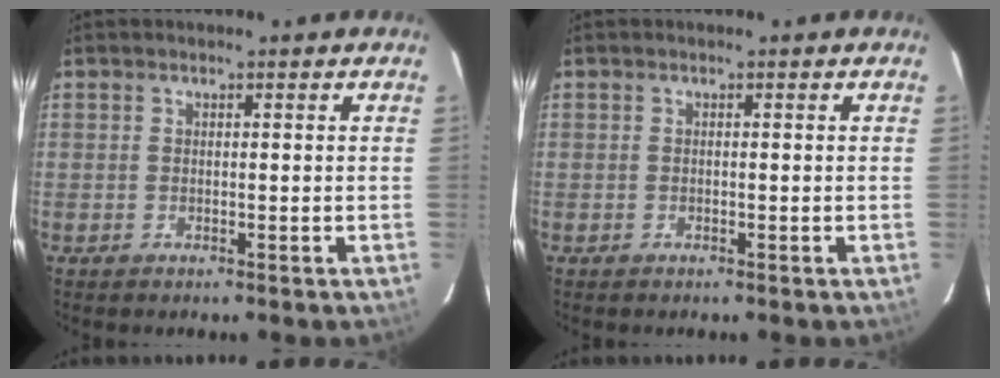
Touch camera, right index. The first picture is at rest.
{"total": 0.0}